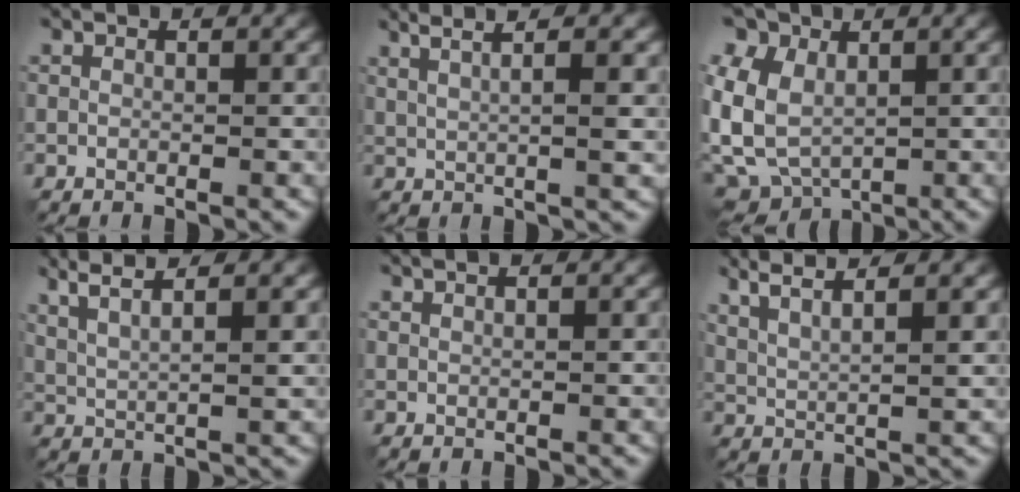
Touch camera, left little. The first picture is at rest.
{"total": 5.7, "force": [3.0, 1.6, 4.6], "torque": [-0.063, 0.020, 0.028]}
{"total": 8.6, "force": [1.6, 6.4, 5.5], "torque": [-0.129, 0.000, 0.030]}
{"total": 5.2, "force": [3.2, 1.1, 3.9], "torque": [-0.076, 0.015, 0.046]}
{"total": 0.7, "force": [0.6, 0.1, 0.4], "torque": [-0.003, 0.001, 0.005]}
{"total": 5.7, "force": [3.9, 1.3, 3.8], "torque": [-0.068, 0.020, 0.050]}